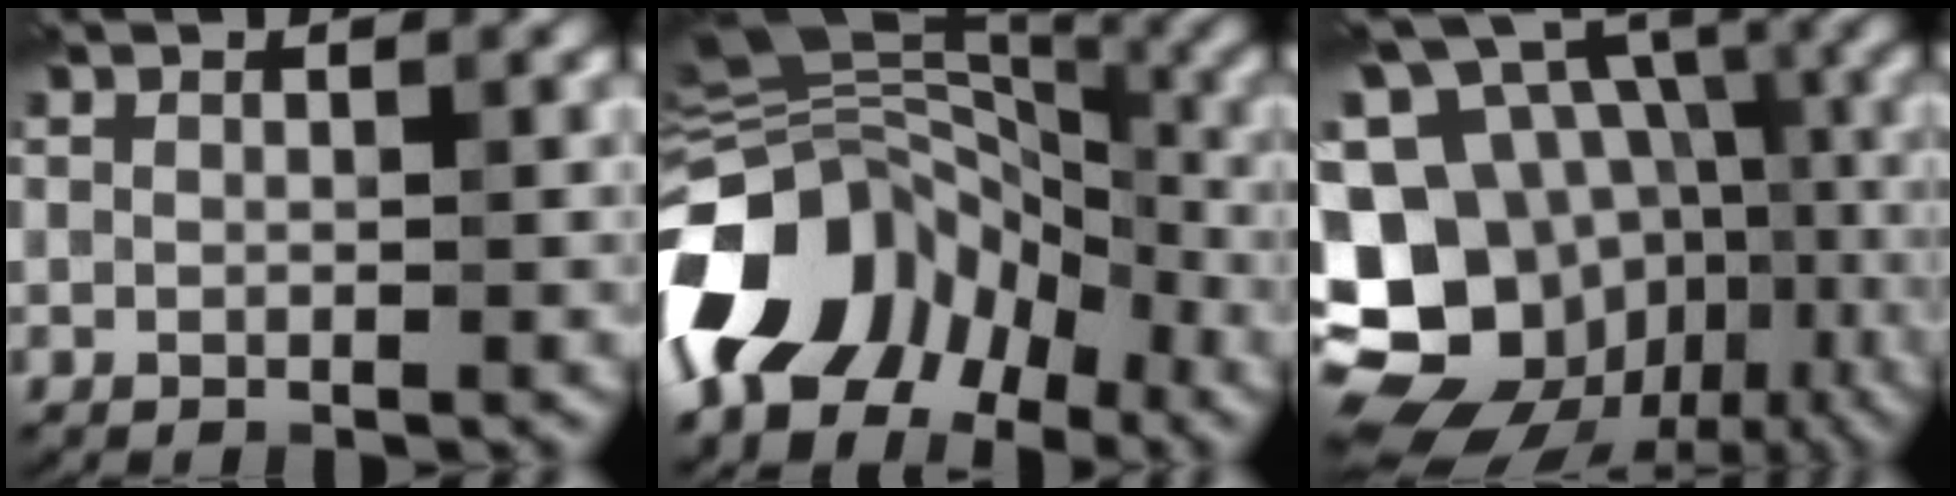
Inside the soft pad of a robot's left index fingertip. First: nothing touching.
{"total": 14.0, "force": [-5.6, 9.9, 8.1], "torque": [-0.148, 0.007, -0.093]}
{"total": 18.6, "force": [-5.5, 15.3, 9.0], "torque": [-0.187, 0.001, -0.065]}